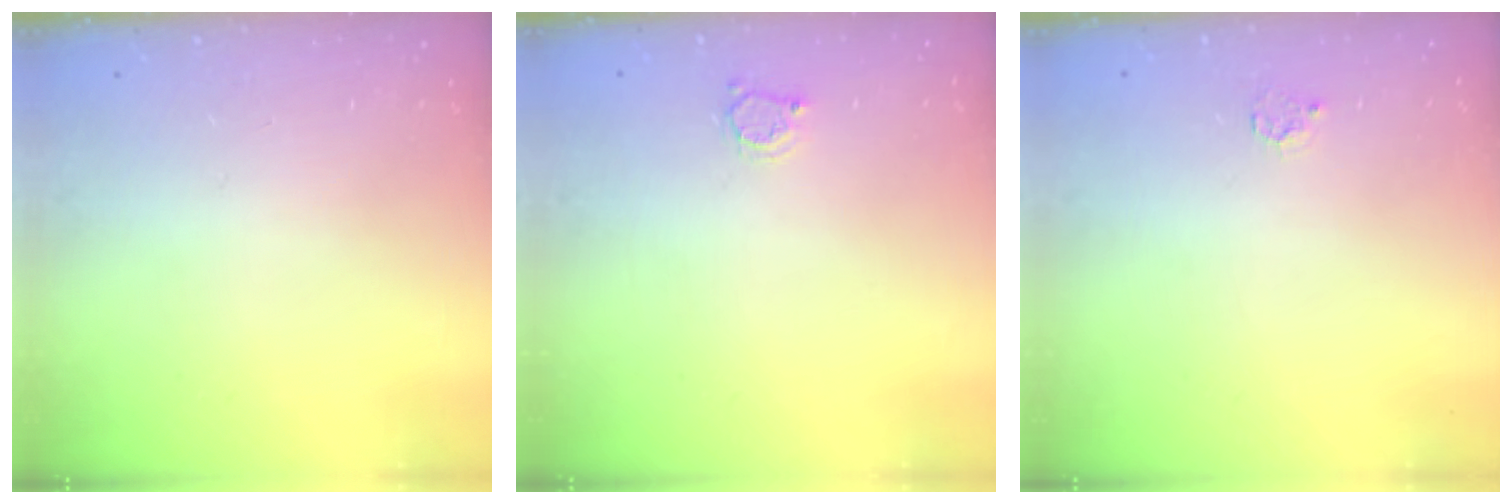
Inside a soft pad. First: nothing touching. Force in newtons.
{"total": 2.8, "press": 2.7, "slide": 0.4}
{"total": 3.3, "press": 3.3, "slide": 0.3}